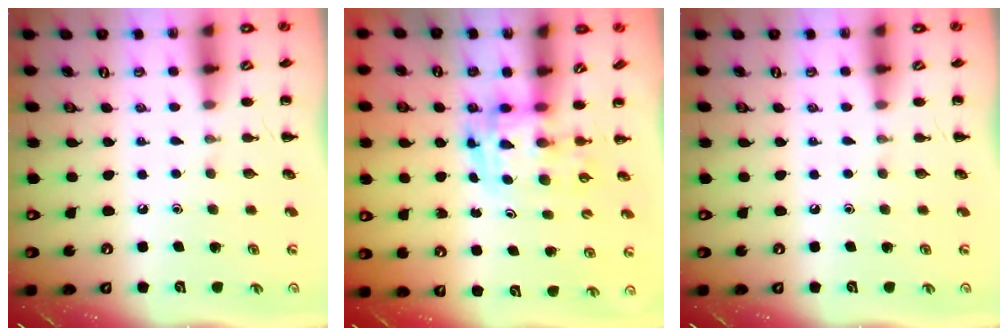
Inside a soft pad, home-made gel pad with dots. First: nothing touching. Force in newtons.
{"total": 3.4, "press": 3.4, "slide": 0.6}
{"total": 0.0}